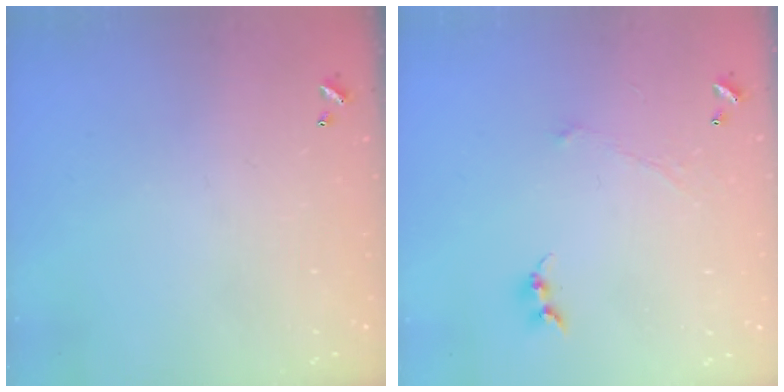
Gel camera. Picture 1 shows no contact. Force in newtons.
{"total": 0.0}